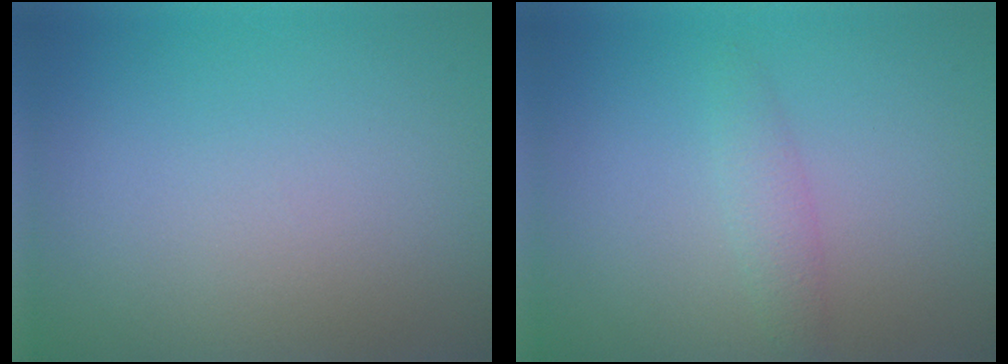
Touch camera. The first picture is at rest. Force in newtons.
{"total": 1.5, "press": 1.5, "slide": 0.0}